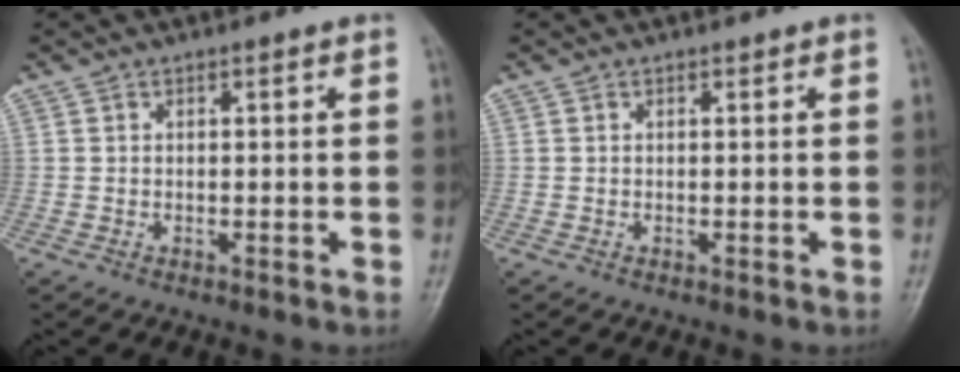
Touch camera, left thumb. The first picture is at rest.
{"total": 0.0}